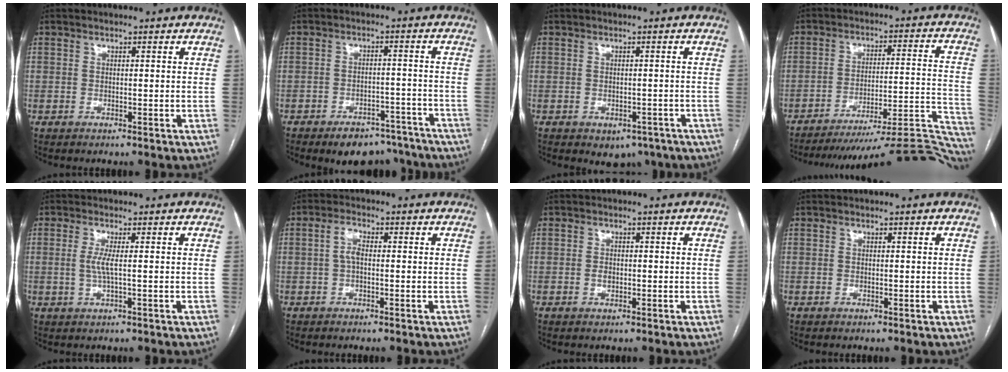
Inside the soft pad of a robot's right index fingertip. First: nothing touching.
{"total": 10.1, "force": [-8.5, 4.5, 3.0], "torque": [-0.017, 0.016, -0.108]}
{"total": 4.4, "force": [-2.9, 2.8, 1.6], "torque": [-0.006, 0.003, -0.030]}
{"total": 26.7, "force": [-25.3, 0.8, 8.4], "torque": [-0.020, 0.009, -0.333]}
{"total": 2.6, "force": [0.1, -0.1, 2.6], "torque": [-0.060, -0.003, 0.001]}
{"total": 2.8, "force": [0.1, 1.2, 2.5], "torque": [-0.050, 0.010, 0.000]}
{"total": 1.2, "force": [-0.2, 0.8, 0.9], "torque": [-0.015, 0.001, -0.002]}
{"total": 0.0}